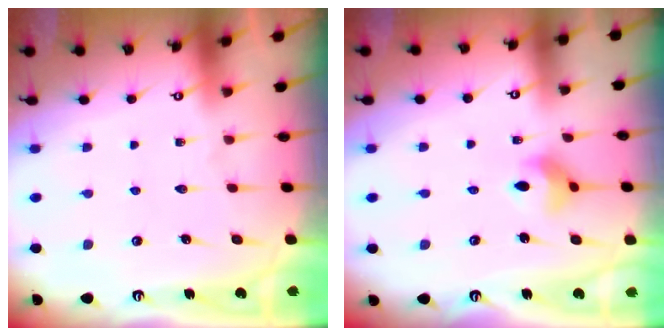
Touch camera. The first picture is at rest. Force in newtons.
{"total": 7.0, "press": 6.9, "slide": 0.9}